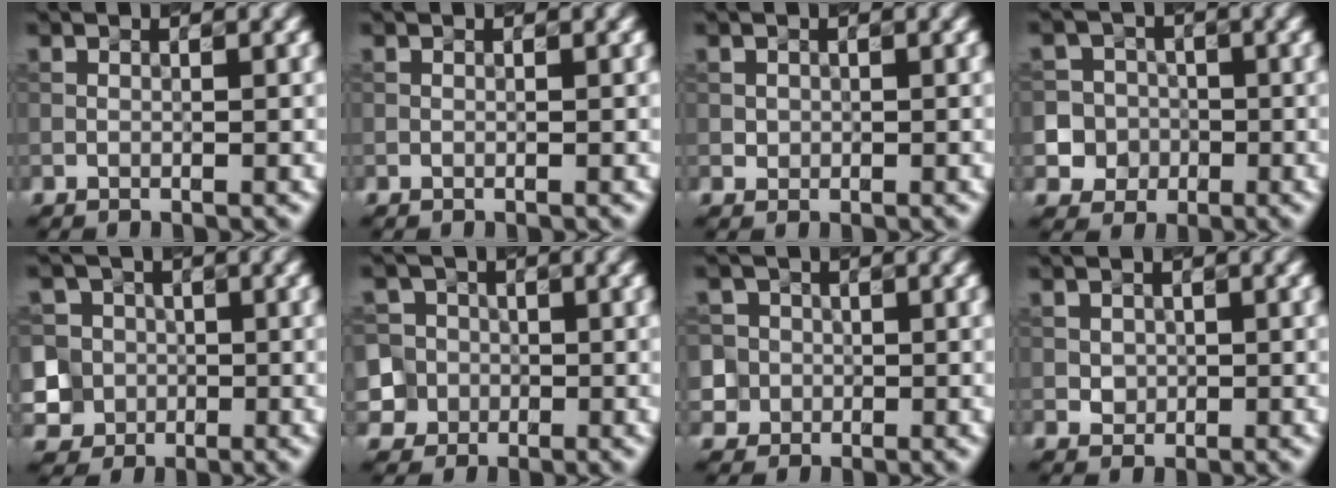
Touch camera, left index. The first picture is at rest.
{"total": 0.0}
{"total": 0.7, "force": [0.1, 0.7, 0.2], "torque": [0.002, 0.001, 0.005]}
{"total": 6.1, "force": [-1.5, 5.8, 1.0], "torque": [-0.012, 0.019, -0.049]}
{"total": 9.6, "force": [-0.7, 9.0, 3.3], "torque": [-0.091, 0.022, -0.043]}
{"total": 8.3, "force": [-1.5, 7.7, 2.5], "torque": [-0.068, 0.024, -0.057]}
{"total": 6.1, "force": [0.0, 5.9, 1.7], "torque": [-0.037, 0.033, -0.022]}
{"total": 1.4, "force": [0.2, 1.3, 0.7], "torque": [-0.013, 0.002, 0.010]}